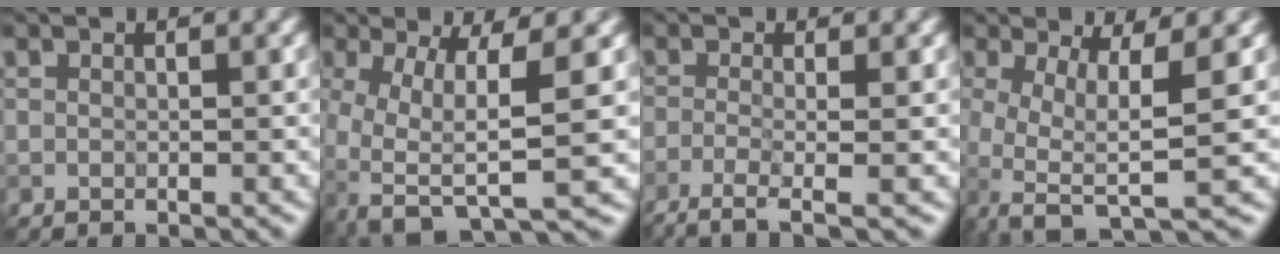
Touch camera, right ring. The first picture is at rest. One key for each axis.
{"total": 8.4, "fx": -2.0, "fy": 2.5, "fz": 7.7, "tx": -0.151, "ty": -0.005, "tz": -0.036}
{"total": 4.2, "fx": -1.9, "fy": 1.2, "fz": 3.5, "tx": -0.051, "ty": -0.005, "tz": -0.046}
{"total": 7.4, "fx": -1.9, "fy": 2.1, "fz": 6.8, "tx": -0.125, "ty": -0.007, "tz": -0.036}